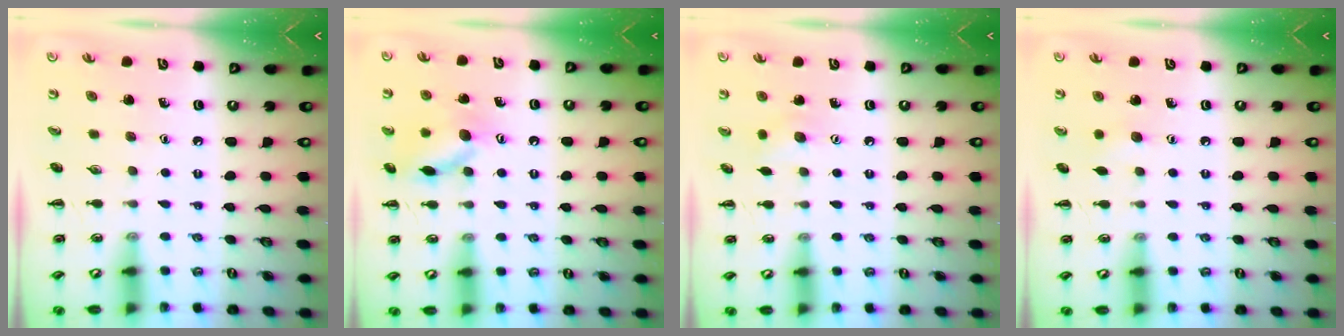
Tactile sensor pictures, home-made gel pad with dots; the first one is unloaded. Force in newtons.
{"total": 11.6, "press": 11.6, "slide": 0.8}
{"total": 5.7, "press": 5.5, "slide": 1.5}
{"total": 3.5, "press": 3.4, "slide": 1.0}